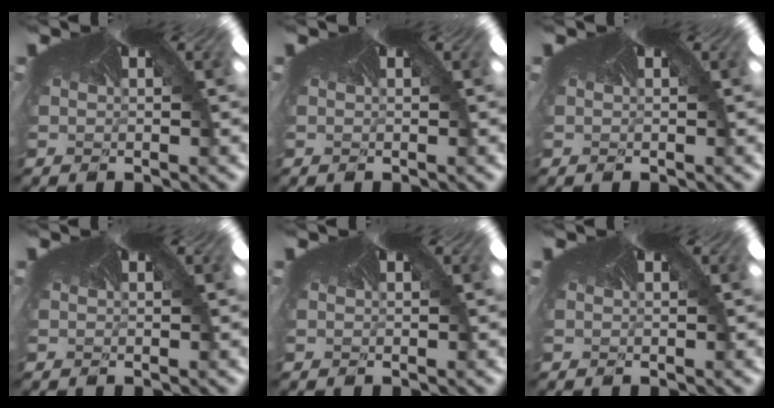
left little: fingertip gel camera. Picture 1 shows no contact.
{"total": 0.0}
{"total": 0.0}
{"total": 0.0}
{"total": 0.0}
{"total": 0.0}